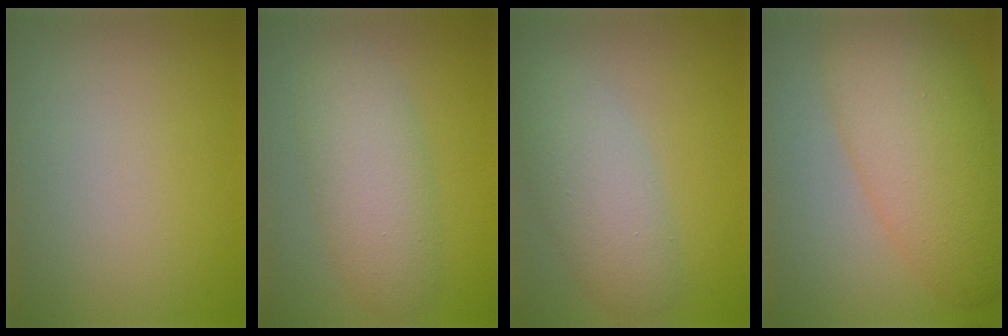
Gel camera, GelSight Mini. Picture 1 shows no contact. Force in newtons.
{"total": 4.6, "press": 4.6, "slide": 0.1}
{"total": 4.5, "press": 4.5, "slide": 0.1}
{"total": 9.0, "press": 9.0, "slide": 0.0}